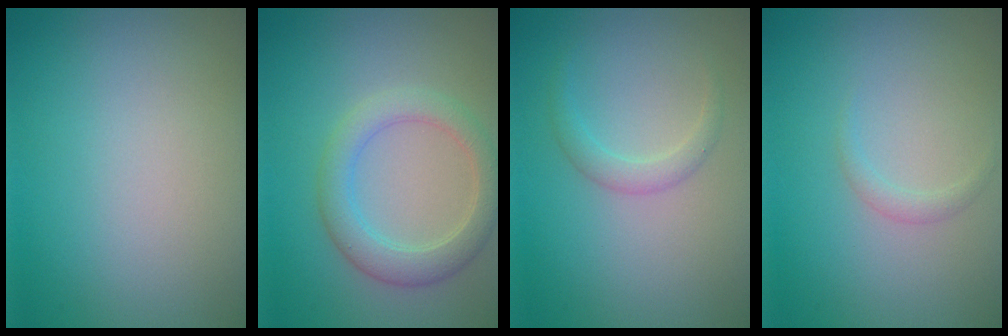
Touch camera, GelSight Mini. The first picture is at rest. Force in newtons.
{"total": 3.5, "press": 3.5, "slide": 0.1}
{"total": 1.5, "press": 1.5, "slide": 0.1}
{"total": 0.9, "press": 0.9, "slide": 0.0}